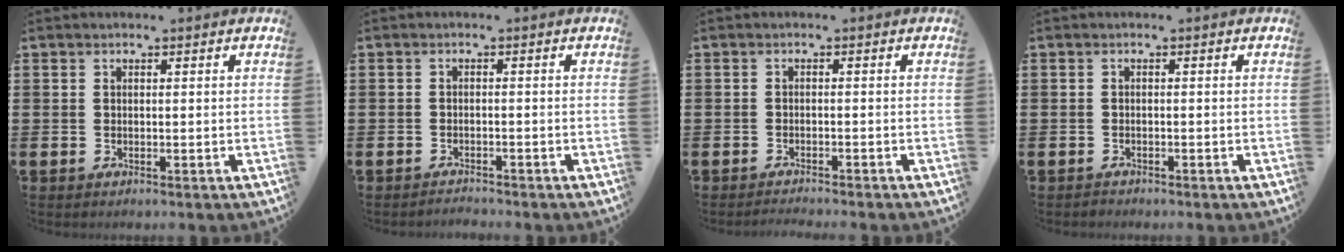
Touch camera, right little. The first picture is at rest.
{"total": 1.1, "force": [-1.1, 0.0, -0.1], "torque": [-0.001, 0.002, -0.024]}
{"total": 1.0, "force": [-1.0, -0.2, 0.1], "torque": [-0.001, 0.000, -0.021]}
{"total": 0.5, "force": [-0.5, 0.2, 0.0], "torque": [-0.001, -0.001, -0.012]}